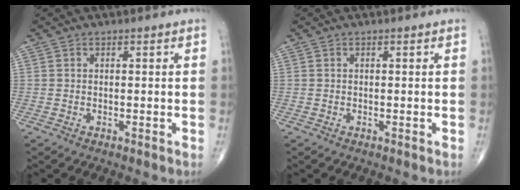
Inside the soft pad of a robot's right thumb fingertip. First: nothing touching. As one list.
[{"total": 0.0}]